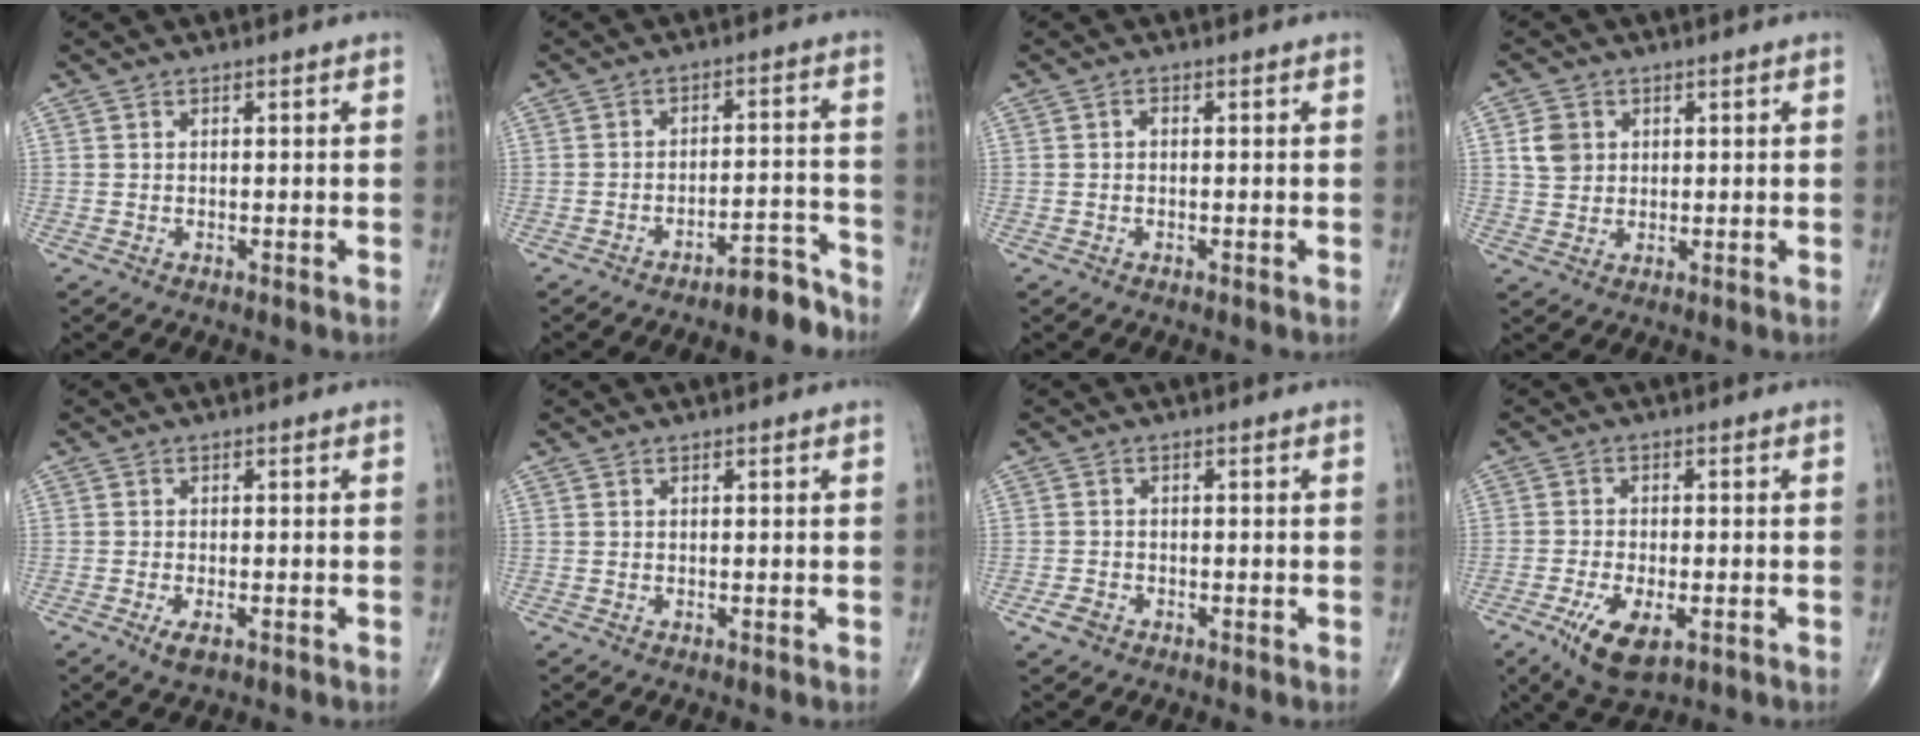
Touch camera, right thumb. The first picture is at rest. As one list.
[{"total": 6.0, "force": [-5.2, 1.6, 2.5], "torque": [-0.022, 0.067, -0.076]}, {"total": 0.7, "force": [-0.1, 0.4, 0.5], "torque": [-0.006, 0.003, -0.005]}, {"total": 4.7, "force": [1.3, 3.9, 2.1], "torque": [-0.022, -0.001, 0.025]}, {"total": 2.5, "force": [-1.2, 1.1, 1.9], "torque": [-0.035, 0.000, -0.021]}, {"total": 0.0}, {"total": 2.3, "force": [-1.3, 1.6, 1.0], "torque": [-0.019, 0.006, -0.022]}, {"total": 8.5, "force": [-3.7, 3.8, 6.7], "torque": [-0.120, -0.001, -0.058]}]